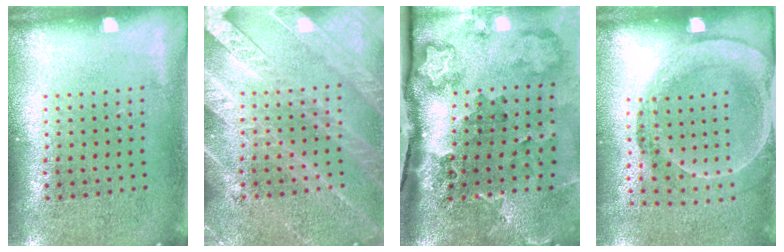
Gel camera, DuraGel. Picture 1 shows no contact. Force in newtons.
{"total": 4.4, "press": 4.3, "slide": 0.7}
{"total": 3.8, "press": 2.4, "slide": 3.0}
{"total": 1.6, "press": 1.2, "slide": 1.1}